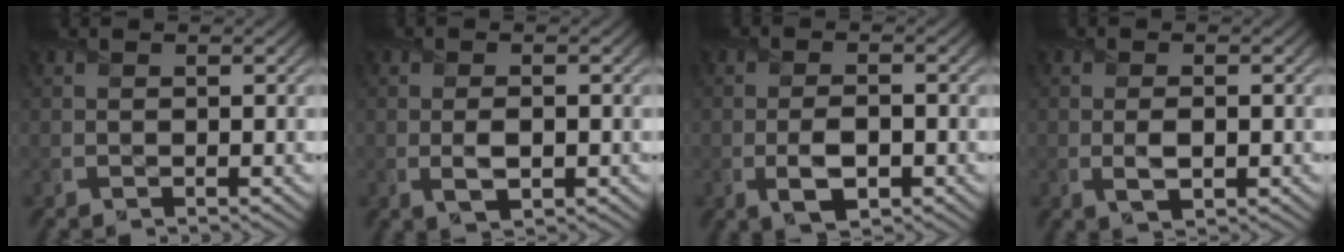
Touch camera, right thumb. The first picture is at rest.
{"total": 2.7, "force": [-0.4, 1.4, 2.3], "torque": [-0.047, -0.009, -0.003]}
{"total": 4.2, "force": [-1.4, 2.1, 3.4], "torque": [-0.070, -0.009, -0.023]}
{"total": 2.6, "force": [-0.3, 1.2, 2.2], "torque": [-0.047, -0.009, -0.002]}